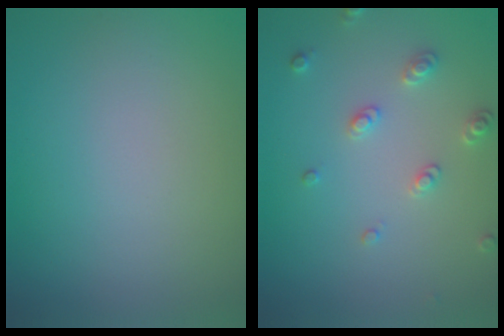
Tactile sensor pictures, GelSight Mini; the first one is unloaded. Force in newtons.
{"total": 2.2, "press": 2.1, "slide": 0.6}